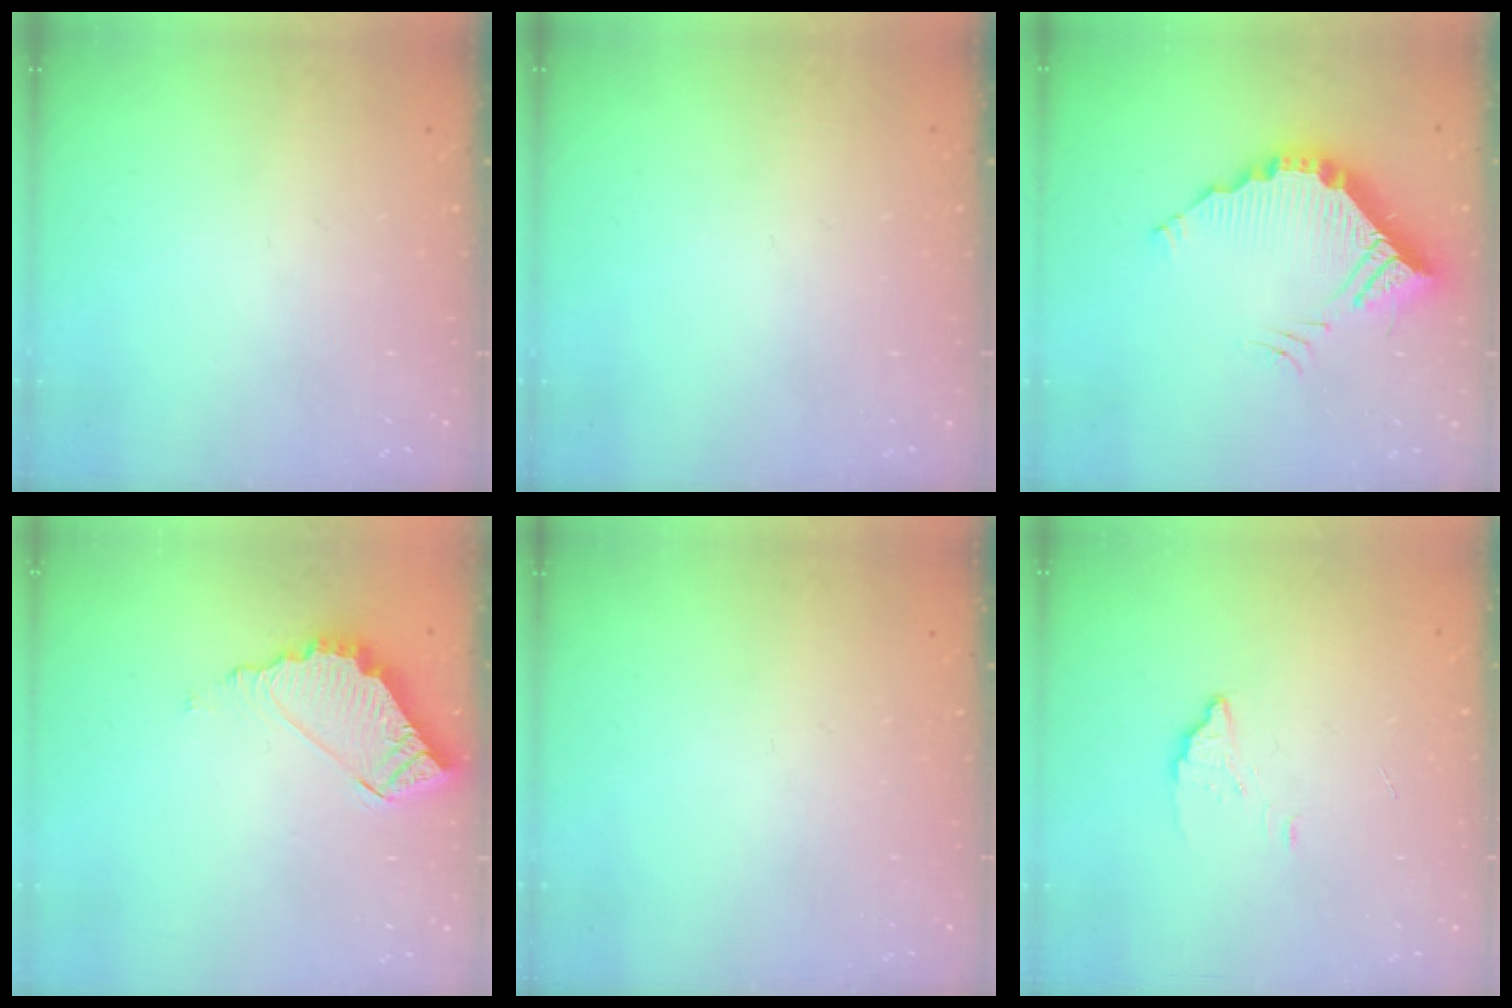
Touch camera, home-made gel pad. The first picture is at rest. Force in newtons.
{"total": 0.0}
{"total": 14.9, "press": 14.9, "slide": 0.3}
{"total": 8.1, "press": 8.1, "slide": 0.5}
{"total": 0.0}
{"total": 2.7, "press": 2.7, "slide": 0.2}